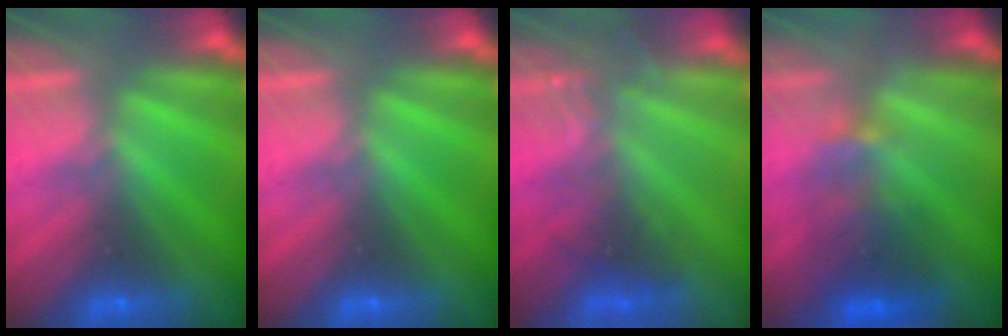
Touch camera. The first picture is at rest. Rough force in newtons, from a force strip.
{"total": 0.0}
{"total": 3.3}
{"total": 3.8}